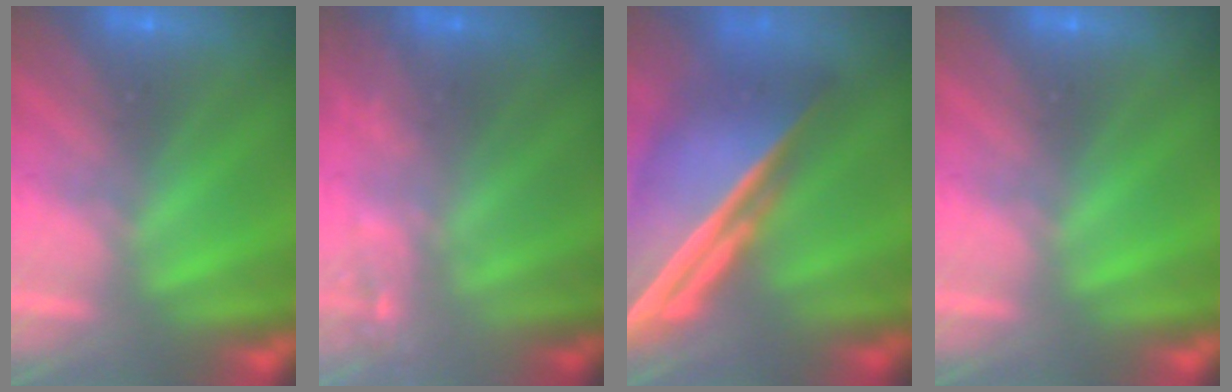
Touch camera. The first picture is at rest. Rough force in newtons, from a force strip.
{"total": 2.2}
{"total": 7.6}
{"total": 0.0}